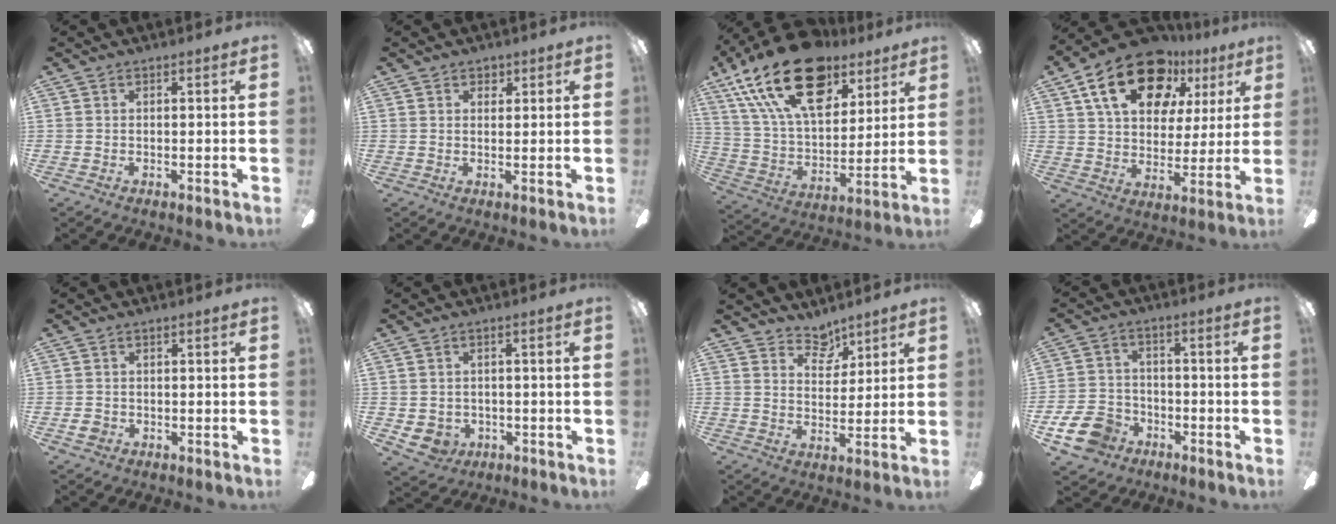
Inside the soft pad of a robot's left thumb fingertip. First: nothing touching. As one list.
[{"total": 1.9, "force": [1.5, 1.1, 0.4], "torque": [0.006, -0.004, 0.025]}, {"total": 25.8, "force": [14.9, 13.5, 16.2], "torque": [-0.302, -0.075, 0.261]}, {"total": 19.8, "force": [10.8, 11.6, 11.9], "torque": [-0.189, -0.037, 0.191]}, {"total": 1.6, "force": [-0.5, 1.4, 0.7], "torque": [-0.020, 0.000, -0.011]}, {"total": 3.2, "force": [-0.6, 3.0, 0.8], "torque": [-0.035, -0.001, -0.011]}, {"total": 6.3, "force": [5.4, 2.9, 1.2], "torque": [-0.010, -0.035, 0.100]}, {"total": 10.7, "force": [-5.9, 7.4, 5.0], "torque": [-0.118, 0.040, -0.107]}]